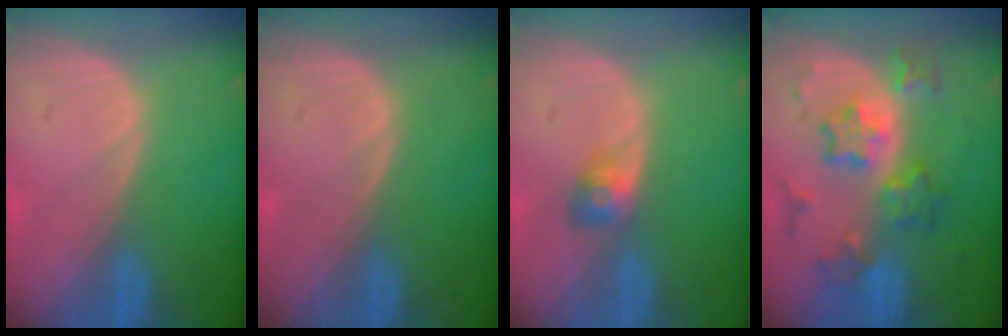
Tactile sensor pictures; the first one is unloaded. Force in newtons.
{"total": 0.0}
{"total": 3.0, "press": 2.6, "slide": 1.4}
{"total": 8.3, "press": 8.3, "slide": 0.6}